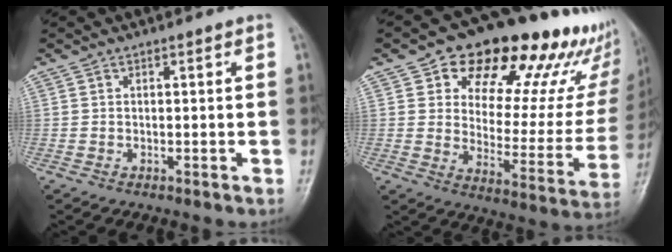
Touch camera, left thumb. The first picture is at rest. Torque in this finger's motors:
{"motor_torque": [0.73, 0.65, 1.45, -1.32, 0.18]}